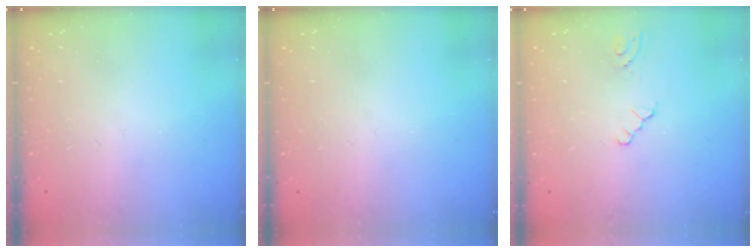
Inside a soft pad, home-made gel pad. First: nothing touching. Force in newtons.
{"total": 0.0}
{"total": 0.0}